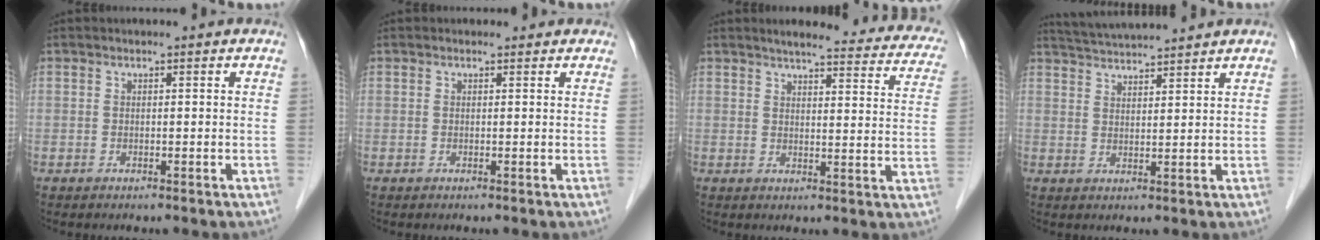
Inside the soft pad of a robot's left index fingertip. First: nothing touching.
{"total": 0.8, "force": [0.7, 0.5, 0.1], "torque": [-0.005, 0.003, 0.006]}
{"total": 19.8, "force": [17.5, 4.0, 8.5], "torque": [-0.091, -0.014, 0.189]}
{"total": 7.5, "force": [7.2, -0.6, 2.0], "torque": [-0.046, 0.028, 0.120]}